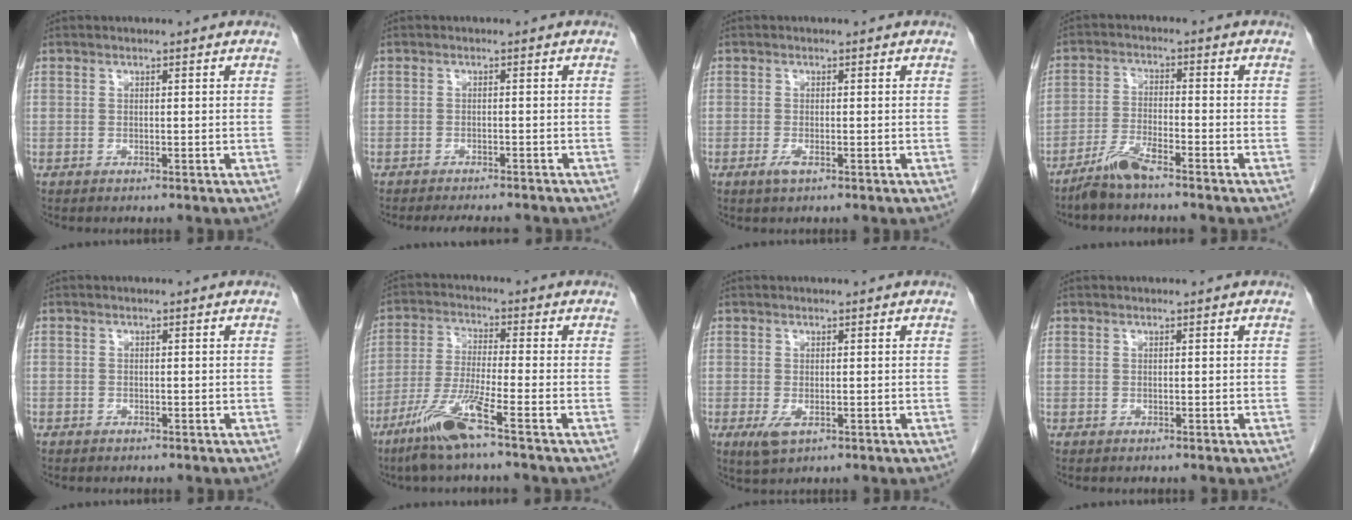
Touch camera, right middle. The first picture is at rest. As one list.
[{"total": 6.5, "force": [-5.9, 1.2, 2.3], "torque": [-0.029, -0.008, -0.075]}, {"total": 1.4, "force": [-0.7, 0.3, 1.2], "torque": [-0.025, -0.002, -0.012]}, {"total": 5.0, "force": [-4.2, 0.3, 2.7], "torque": [-0.062, -0.012, -0.086]}, {"total": 0.8, "force": [-0.6, 0.6, 0.0], "torque": [0.000, 0.004, -0.009]}, {"total": 8.8, "force": [-5.5, -0.8, 6.8], "torque": [-0.145, -0.025, -0.115]}, {"total": 2.6, "force": [-1.0, 1.0, 2.2], "torque": [-0.044, -0.006, -0.012]}, {"total": 0.0}]